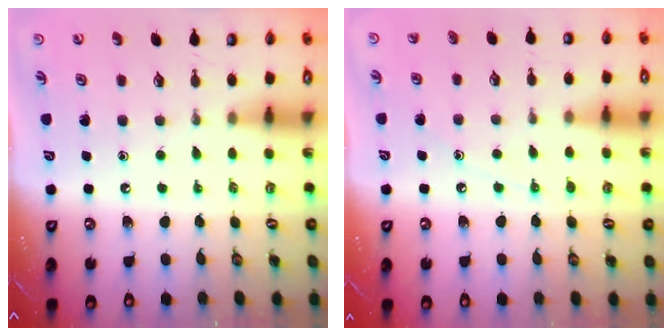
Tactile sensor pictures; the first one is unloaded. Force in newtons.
{"total": 6.4, "press": 6.3, "slide": 0.7}